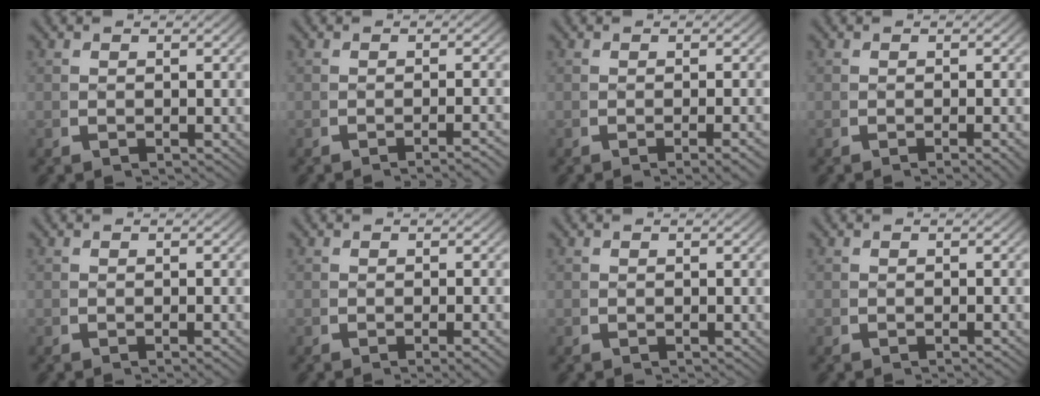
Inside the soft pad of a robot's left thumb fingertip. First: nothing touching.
{"total": 2.6, "force": [-2.1, -0.1, 1.6], "torque": [-0.019, 0.009, -0.035]}
{"total": 2.1, "force": [-1.0, 0.1, 1.8], "torque": [-0.030, 0.003, -0.017]}
{"total": 1.7, "force": [-0.8, 0.1, 1.5], "torque": [-0.024, 0.004, -0.015]}
{"total": 0.9, "force": [-0.4, 0.0, 0.8], "torque": [-0.012, 0.006, -0.008]}
{"total": 1.6, "force": [-0.7, 0.2, 1.5], "torque": [-0.024, 0.003, -0.012]}
{"total": 0.0}
{"total": 0.7, "force": [-0.5, 0.0, 0.5], "torque": [-0.006, 0.007, -0.010]}